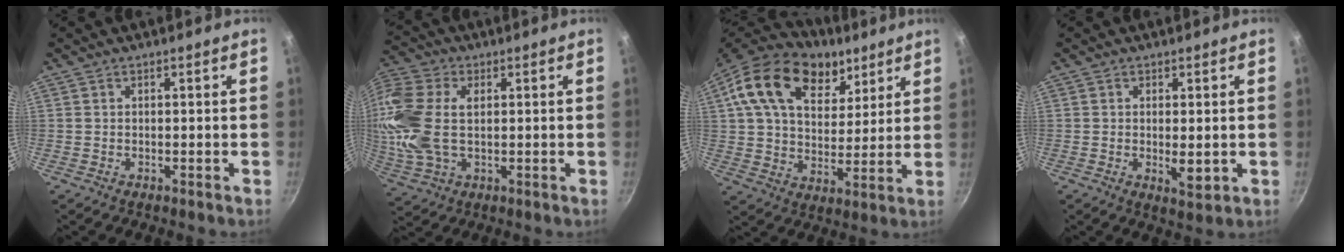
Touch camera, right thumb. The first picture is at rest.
{"total": 17.5, "force": [1.9, 10.9, 13.6], "torque": [-0.304, 0.011, 0.032]}
{"total": 22.8, "force": [11.7, 14.3, 13.2], "torque": [-0.204, -0.022, 0.194]}
{"total": 3.6, "force": [-0.1, 1.3, 3.4], "torque": [-0.056, -0.013, 0.001]}